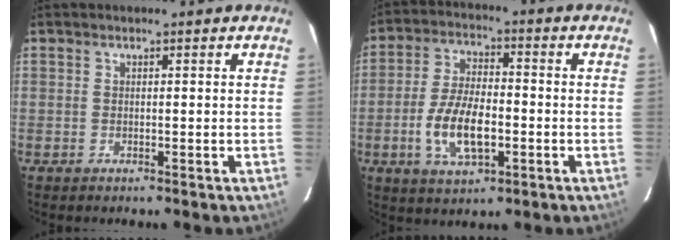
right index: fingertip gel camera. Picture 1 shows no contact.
{"total": 11.0, "force": [-3.1, 4.9, 9.4], "torque": [-0.190, -0.002, -0.052]}